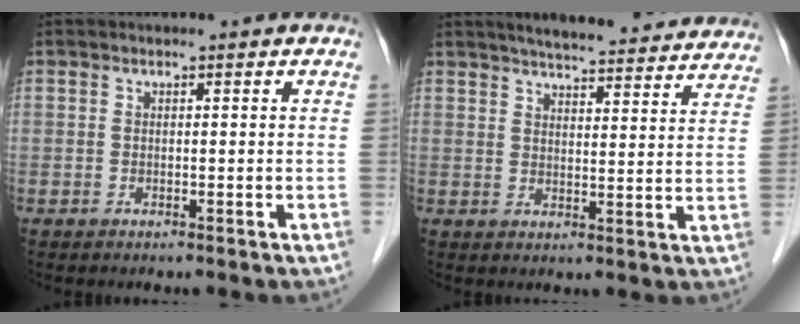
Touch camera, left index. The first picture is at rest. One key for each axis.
{"total": 20.9, "fx": 19.3, "fy": 2.8, "fz": 7.6, "tx": -0.099, "ty": -0.002, "tz": 0.237}